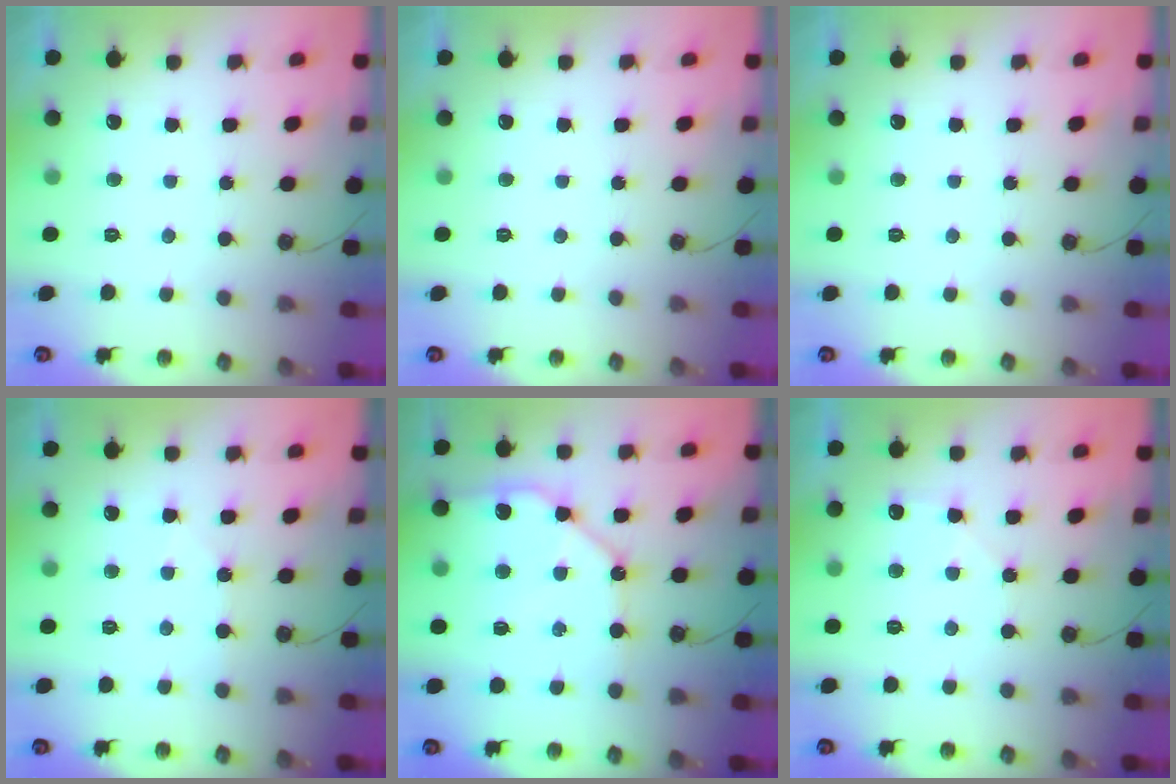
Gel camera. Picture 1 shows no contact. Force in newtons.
{"total": 0.0}
{"total": 0.0}
{"total": 3.4, "press": 3.4, "slide": 0.7}
{"total": 13.4, "press": 13.3, "slide": 1.8}
{"total": 5.7, "press": 5.6, "slide": 0.7}